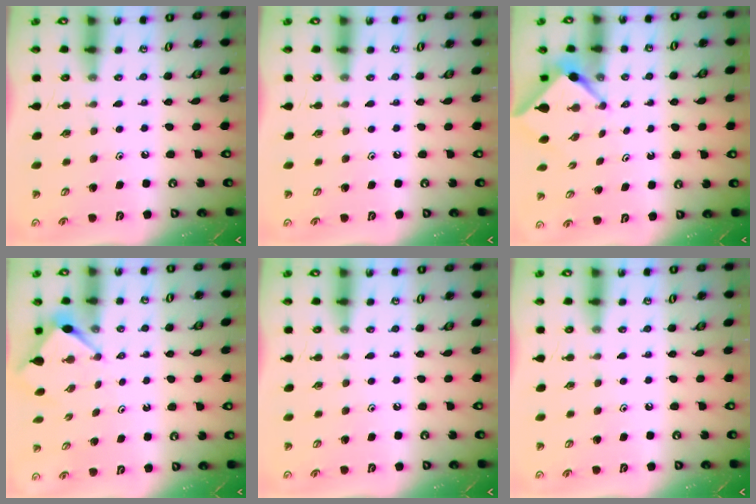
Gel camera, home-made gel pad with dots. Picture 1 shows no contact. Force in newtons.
{"total": 0.0}
{"total": 3.2, "press": 3.2, "slide": 0.3}
{"total": 3.2, "press": 3.2, "slide": 0.3}
{"total": 0.0}
{"total": 0.0}